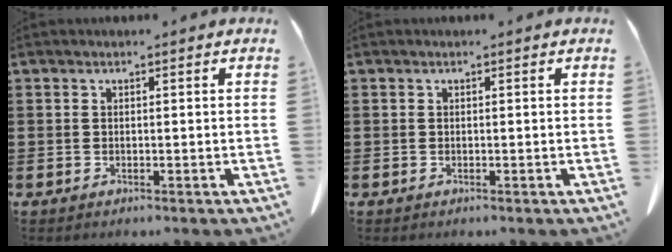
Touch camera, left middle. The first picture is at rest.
{"total": 0.0}